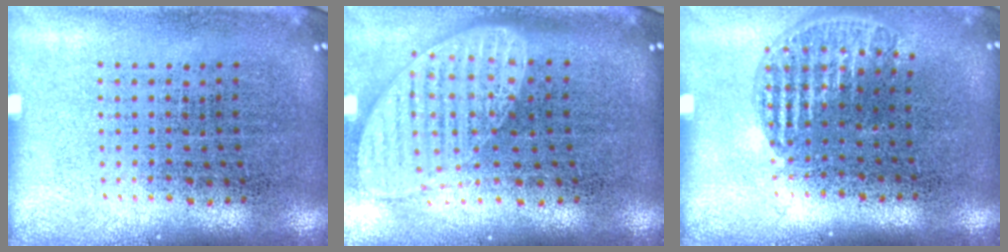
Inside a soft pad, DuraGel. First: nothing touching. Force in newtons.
{"total": 1.8, "press": 1.5, "slide": 1.1}
{"total": 1.2, "press": 1.0, "slide": 0.5}